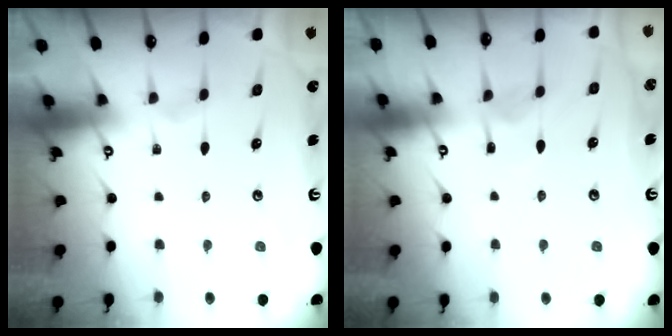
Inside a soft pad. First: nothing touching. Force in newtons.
{"total": 5.8, "press": 5.8, "slide": 0.6}